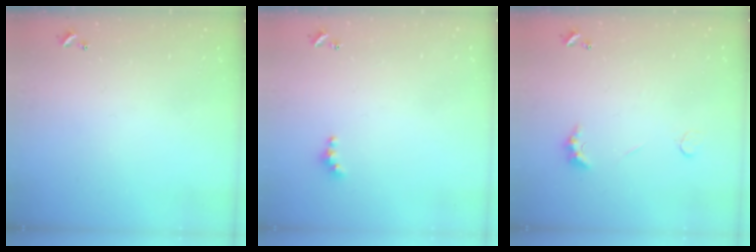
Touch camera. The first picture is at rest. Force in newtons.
{"total": 2.8, "press": 2.8, "slide": 0.5}
{"total": 2.5, "press": 2.4, "slide": 0.7}